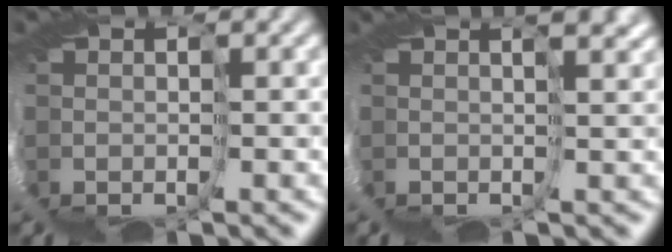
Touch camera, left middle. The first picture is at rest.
{"total": 2.0, "force": [1.1, -1.7, 0.2], "torque": [-0.006, -0.004, 0.026]}